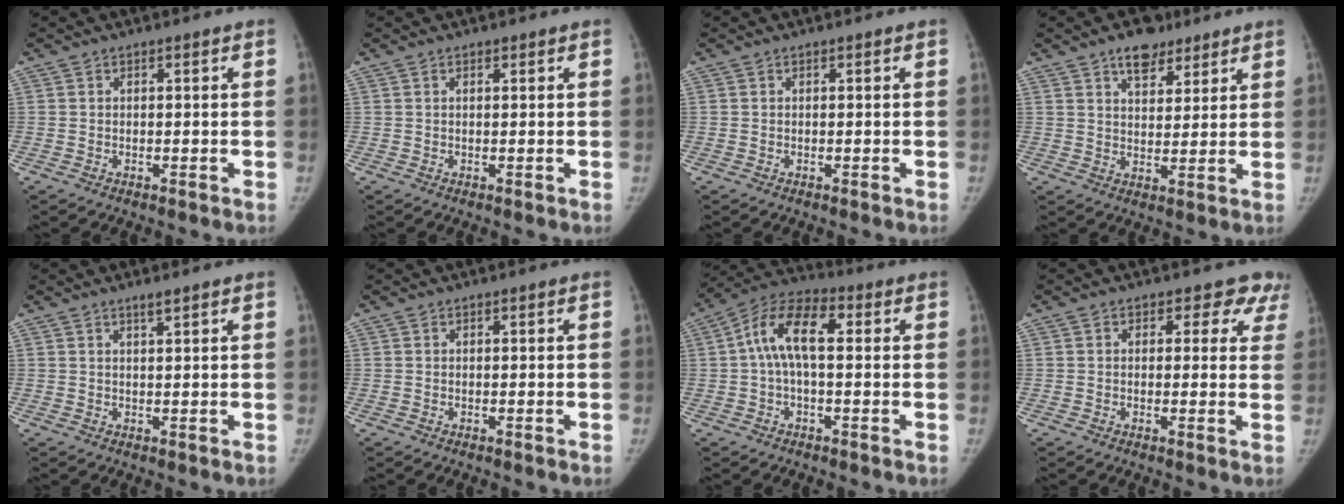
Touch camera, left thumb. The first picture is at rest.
{"total": 0.5, "force": [0.3, 0.3, 0.3], "torque": [-0.003, -0.001, 0.003]}
{"total": 0.0}
{"total": 7.6, "force": [5.0, 4.3, 3.8], "torque": [-0.029, -0.025, 0.078]}
{"total": 1.4, "force": [1.2, 0.1, 0.8], "torque": [-0.009, -0.009, 0.021]}
{"total": 0.0}
{"total": 10.7, "force": [1.3, 5.2, 9.2], "torque": [-0.166, 0.036, 0.012]}
{"total": 6.0, "force": [4.3, 4.1, 1.0], "torque": [0.043, -0.011, 0.027]}